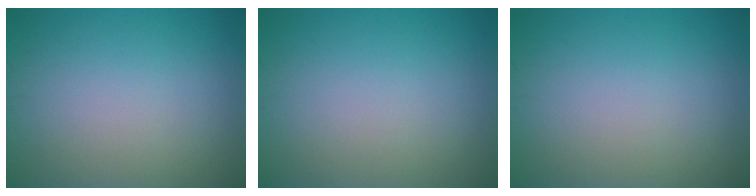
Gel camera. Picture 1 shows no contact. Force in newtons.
{"total": 0.0}
{"total": 0.0}